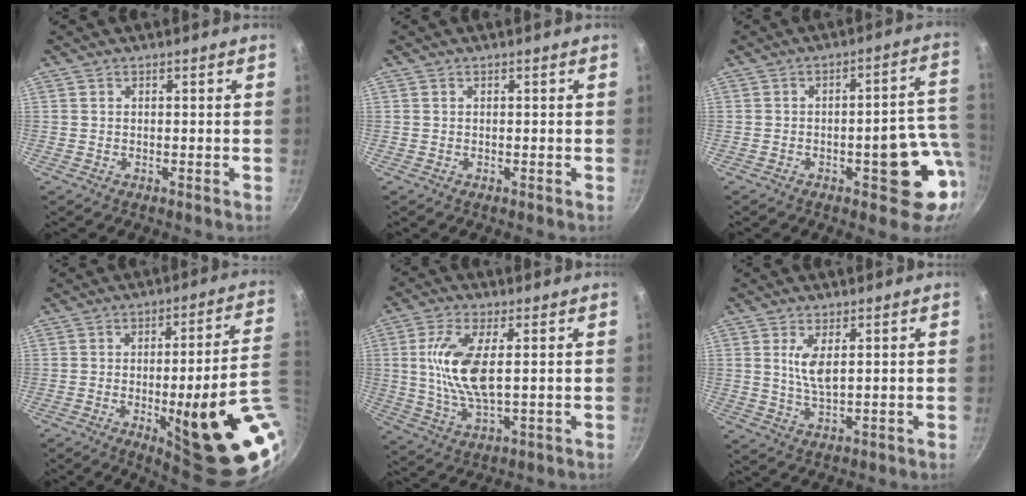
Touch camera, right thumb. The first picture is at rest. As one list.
[{"total": 0.0}, {"total": 13.8, "force": [-3.3, 5.7, 12.2], "torque": [-0.092, 0.022, -0.039]}, {"total": 23.5, "force": [-5.0, 5.0, 22.4], "torque": [-0.258, 0.002, -0.048]}, {"total": 11.5, "force": [1.7, 4.5, 10.5], "torque": [-0.217, -0.004, 0.034]}, {"total": 5.1, "force": [1.4, 1.9, 4.5], "torque": [-0.085, -0.013, 0.031]}]